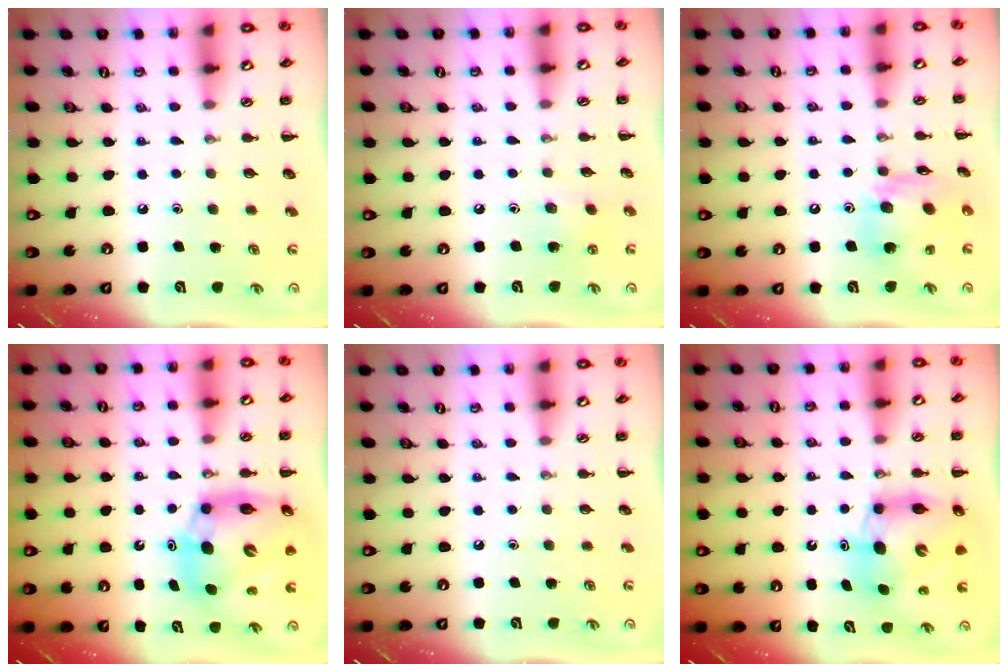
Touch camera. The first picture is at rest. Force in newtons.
{"total": 4.6, "press": 4.4, "slide": 1.3}
{"total": 14.4, "press": 14.2, "slide": 2.2}
{"total": 14.2, "press": 13.6, "slide": 4.2}
{"total": 0.0}
{"total": 8.9, "press": 8.6, "slide": 2.4}